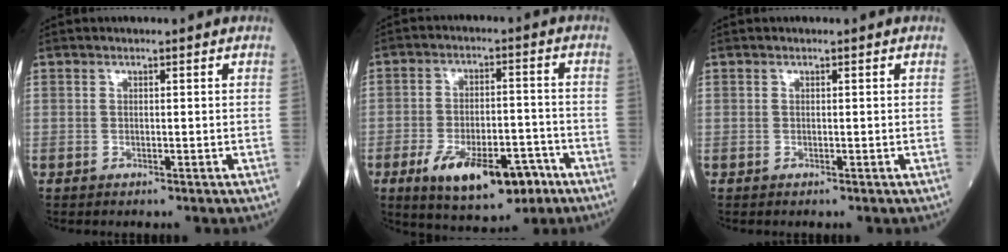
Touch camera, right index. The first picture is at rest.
{"total": 12.5, "force": [-6.6, 5.1, 9.3], "torque": [-0.148, -0.004, -0.097]}
{"total": 0.0}